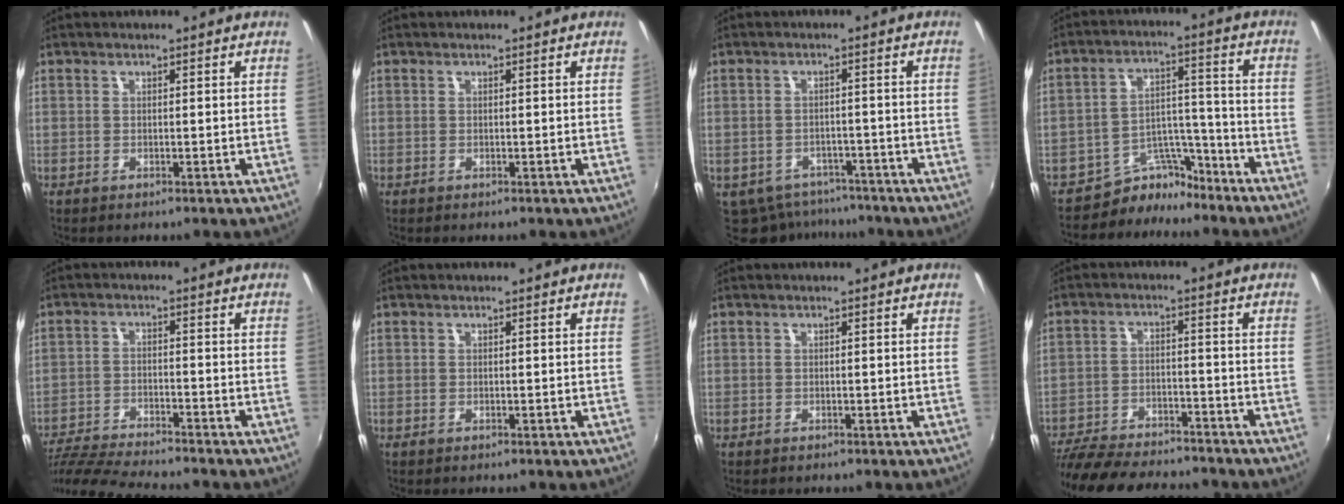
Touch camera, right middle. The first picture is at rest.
{"total": 0.0}
{"total": 9.6, "force": [-7.3, 5.6, 2.6], "torque": [-0.071, -0.012, -0.099]}
{"total": 8.3, "force": [-7.4, 3.7, 0.6], "torque": [-0.010, 0.044, -0.122]}
{"total": 13.3, "force": [-12.1, 1.1, 5.5], "torque": [-0.131, -0.021, -0.214]}
{"total": 0.0}
{"total": 0.0}
{"total": 18.2, "force": [-15.8, 5.0, 7.5], "torque": [-0.167, -0.022, -0.242]}